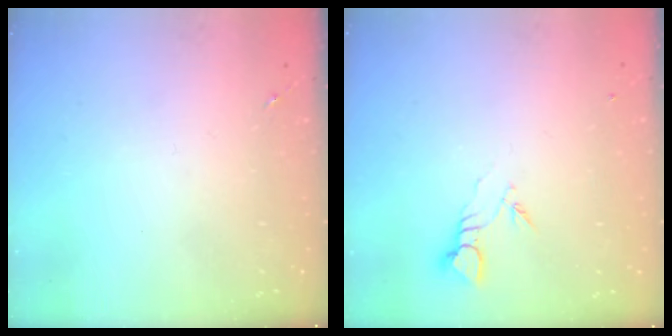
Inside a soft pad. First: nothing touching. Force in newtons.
{"total": 3.7, "press": 3.7, "slide": 0.3}